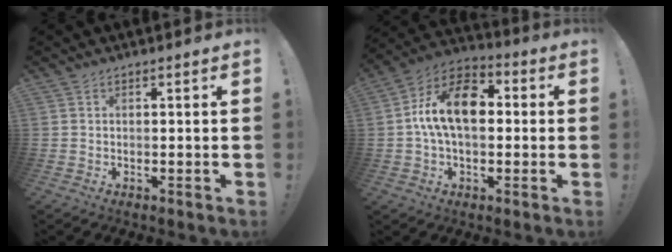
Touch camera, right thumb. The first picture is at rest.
{"total": 15.9, "force": [2.0, 9.4, 12.6], "torque": [-0.220, 0.012, 0.035]}